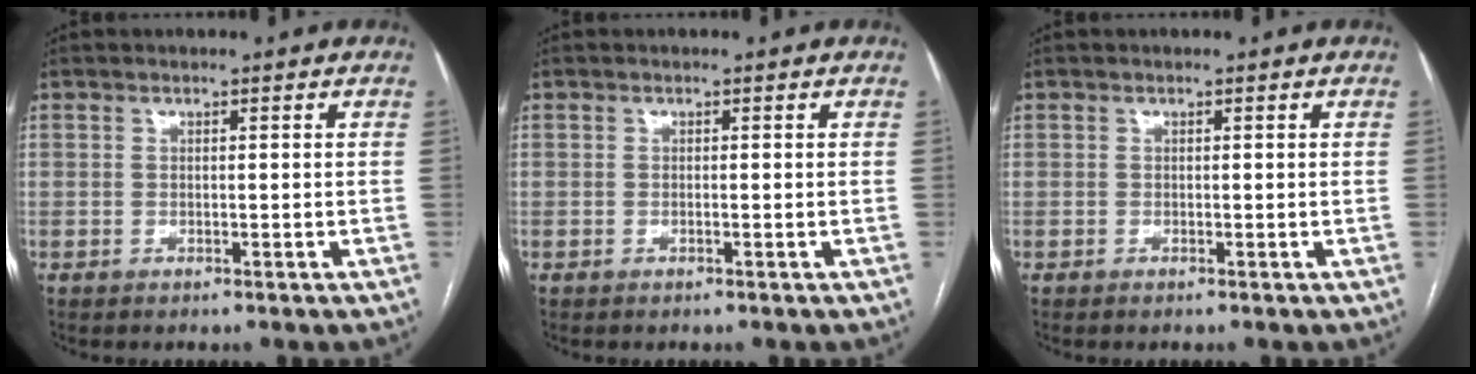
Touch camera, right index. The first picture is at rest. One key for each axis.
{"total": 0.0}
{"total": 0.0}